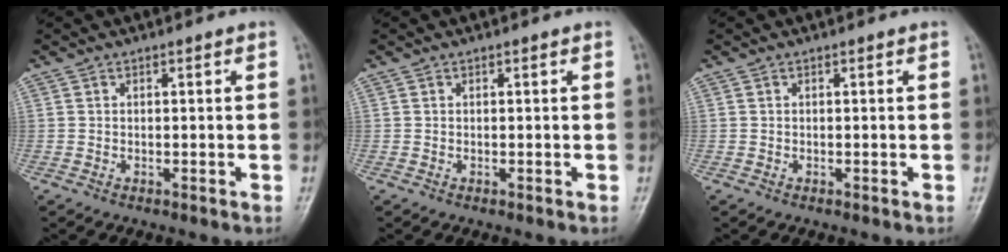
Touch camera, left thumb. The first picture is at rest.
{"total": 0.0}
{"total": 0.0}